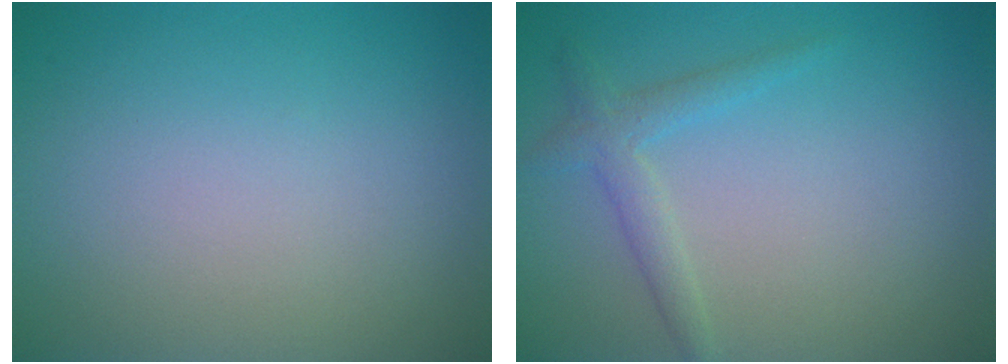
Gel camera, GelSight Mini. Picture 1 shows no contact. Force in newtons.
{"total": 2.0, "press": 2.0, "slide": 0.1}